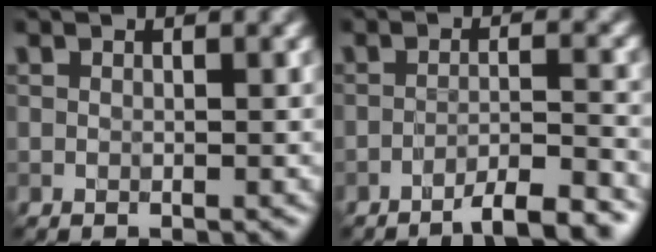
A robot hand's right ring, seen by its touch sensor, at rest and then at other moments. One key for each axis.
{"total": 4.9, "fx": -3.8, "fy": 0.6, "fz": 2.9, "tx": -0.037, "ty": 0.011, "tz": -0.064}